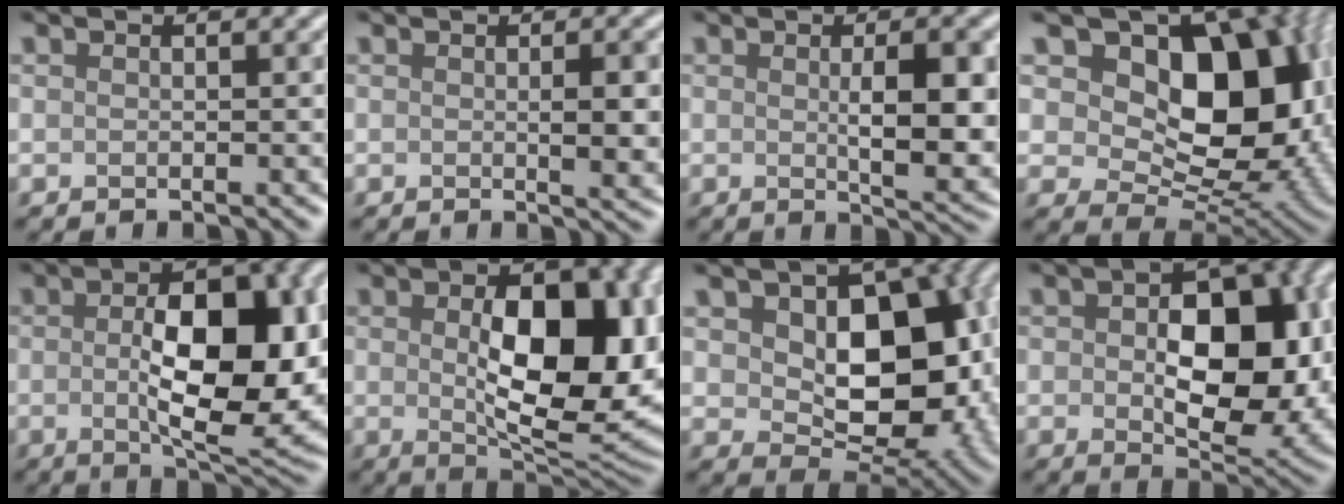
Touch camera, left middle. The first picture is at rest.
{"total": 3.2, "force": [0.1, 0.7, 3.2], "torque": [-0.044, -0.003, 0.003]}
{"total": 6.6, "force": [0.2, 1.9, 6.3], "torque": [-0.091, -0.009, 0.010]}
{"total": 14.9, "force": [4.2, 9.7, 10.5], "torque": [-0.127, -0.001, 0.063]}
{"total": 11.0, "force": [-0.4, 5.0, 9.8], "torque": [-0.146, -0.003, -0.001]}
{"total": 11.3, "force": [0.5, 5.7, 9.8], "torque": [-0.144, -0.004, 0.016]}
{"total": 11.6, "force": [1.3, 7.6, 8.7], "torque": [-0.118, -0.006, 0.024]}
{"total": 12.6, "force": [0.1, 7.5, 10.1], "torque": [-0.139, -0.010, 0.013]}